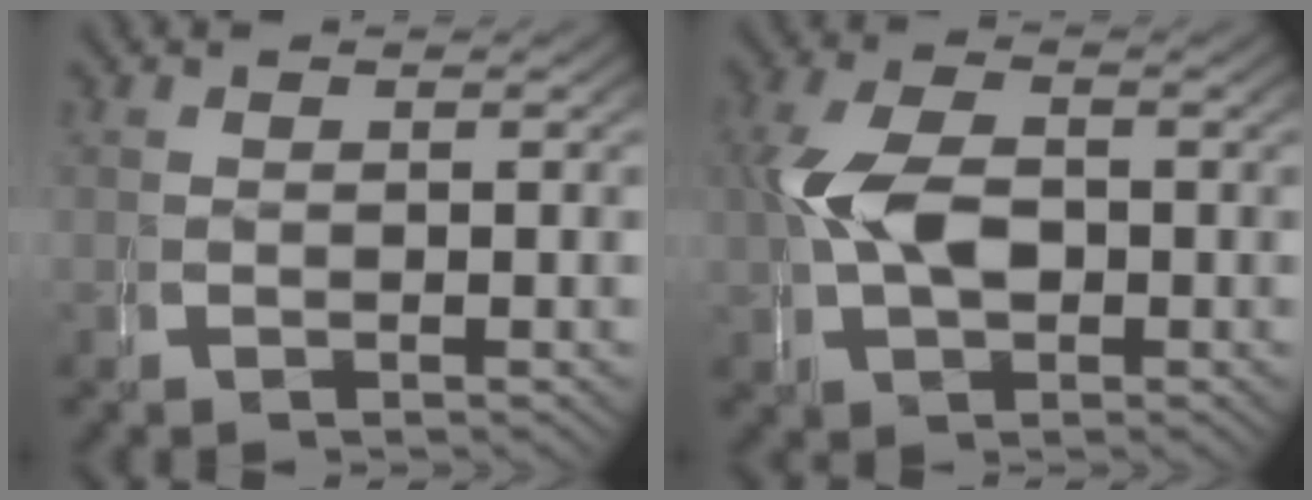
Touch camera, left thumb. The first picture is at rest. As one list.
[{"total": 4.7, "force": [0.4, 3.4, 3.2], "torque": [-0.081, -0.015, 0.018]}]